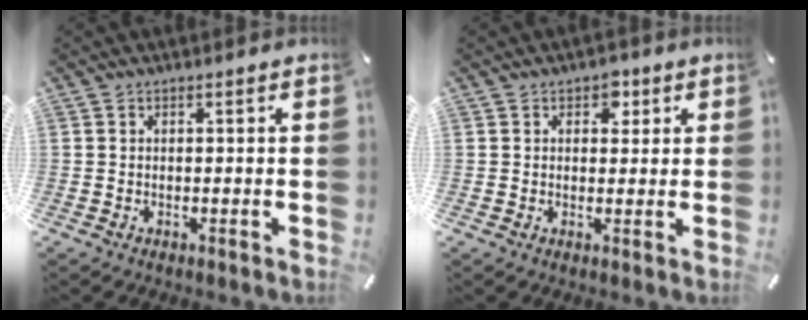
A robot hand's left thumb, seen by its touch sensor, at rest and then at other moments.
{"total": 3.4, "force": [1.5, 2.5, 1.6], "torque": [-0.005, -0.005, 0.018]}